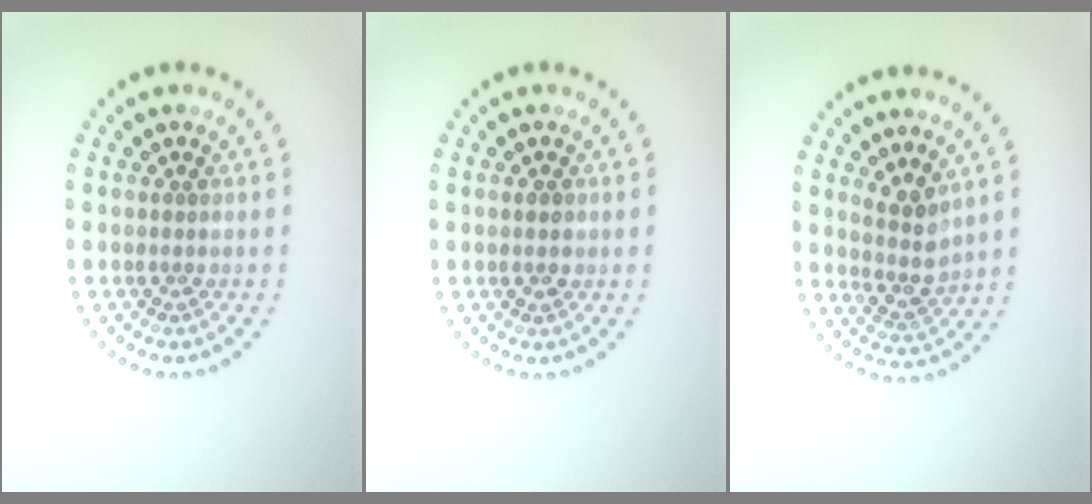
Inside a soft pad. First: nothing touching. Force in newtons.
{"total": 1.3, "press": 1.3, "slide": 0.1}
{"total": 2.6, "press": 2.1, "slide": 1.6}